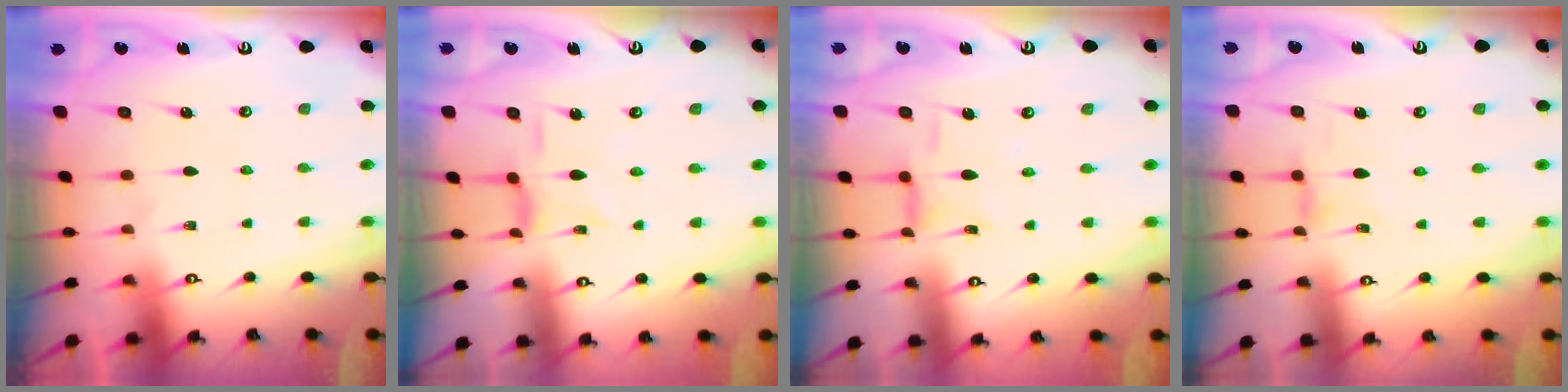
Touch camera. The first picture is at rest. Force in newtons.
{"total": 4.3, "press": 4.2, "slide": 0.9}
{"total": 6.4, "press": 6.3, "slide": 0.5}
{"total": 1.7, "press": 1.6, "slide": 0.4}